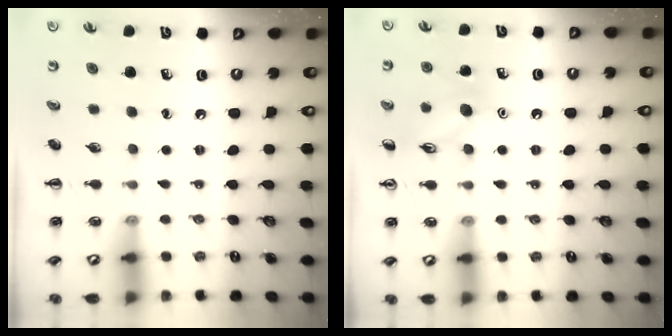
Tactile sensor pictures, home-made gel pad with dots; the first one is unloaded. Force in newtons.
{"total": 9.6, "press": 9.5, "slide": 0.6}